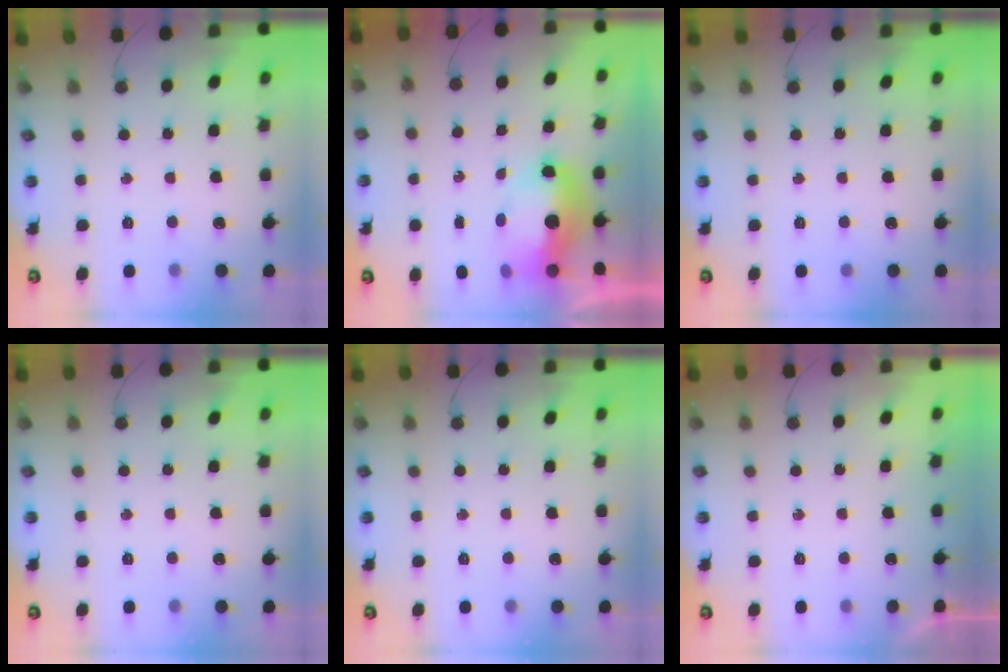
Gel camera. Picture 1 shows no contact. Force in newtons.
{"total": 9.7, "press": 9.6, "slide": 1.0}
{"total": 0.0}
{"total": 0.0}
{"total": 0.0}
{"total": 0.0}